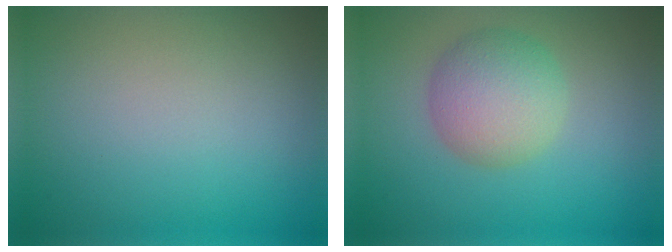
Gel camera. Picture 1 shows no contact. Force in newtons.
{"total": 4.7, "press": 4.7, "slide": 0.2}